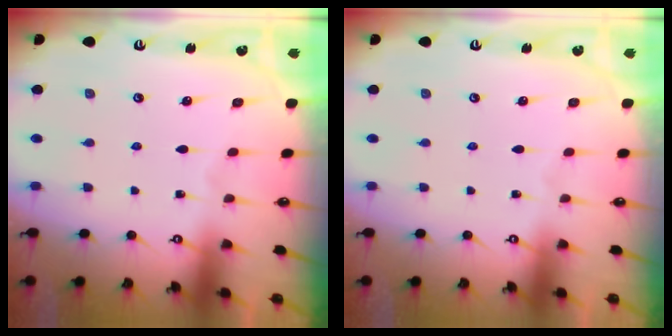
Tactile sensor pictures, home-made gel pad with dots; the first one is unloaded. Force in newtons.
{"total": 0.0}